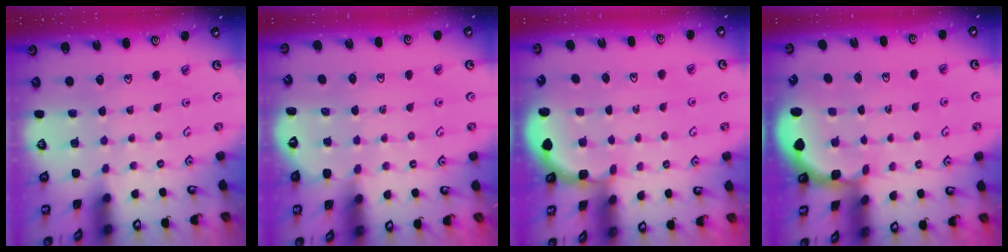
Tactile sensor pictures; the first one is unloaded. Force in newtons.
{"total": 3.9, "press": 3.9, "slide": 0.6}
{"total": 2.1, "press": 2.1, "slide": 0.2}
{"total": 1.9, "press": 1.9, "slide": 0.2}